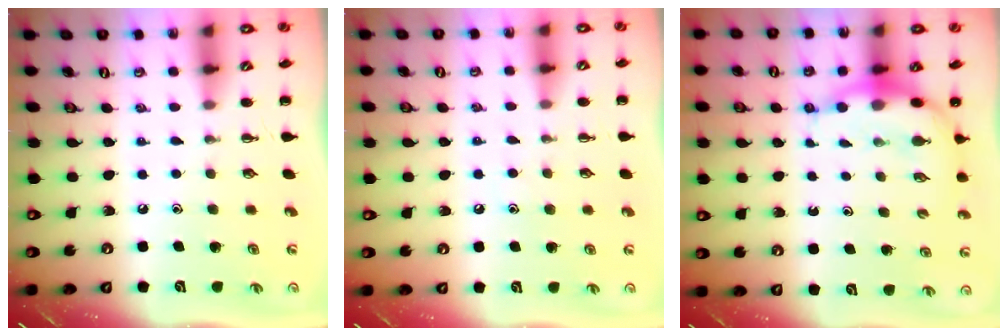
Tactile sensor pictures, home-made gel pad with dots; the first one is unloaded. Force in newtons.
{"total": 6.1, "press": 5.9, "slide": 1.4}
{"total": 6.7, "press": 6.5, "slide": 1.6}